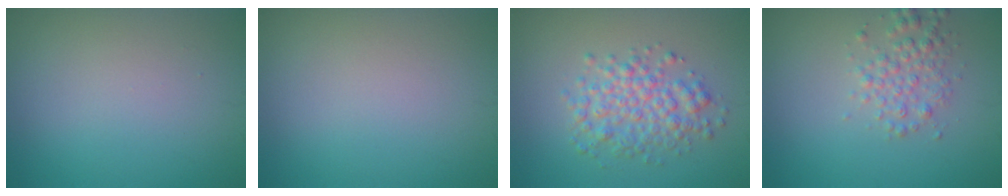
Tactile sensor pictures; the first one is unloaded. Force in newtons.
{"total": 0.0}
{"total": 3.9, "press": 3.9, "slide": 0.1}
{"total": 2.4, "press": 2.4, "slide": 0.0}